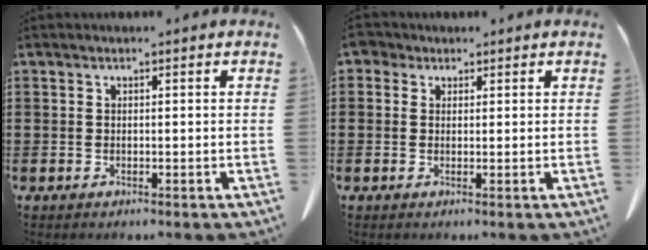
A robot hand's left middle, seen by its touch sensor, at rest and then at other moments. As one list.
[{"total": 1.9, "force": [1.1, 1.4, 0.7], "torque": [-0.020, 0.010, 0.019]}]